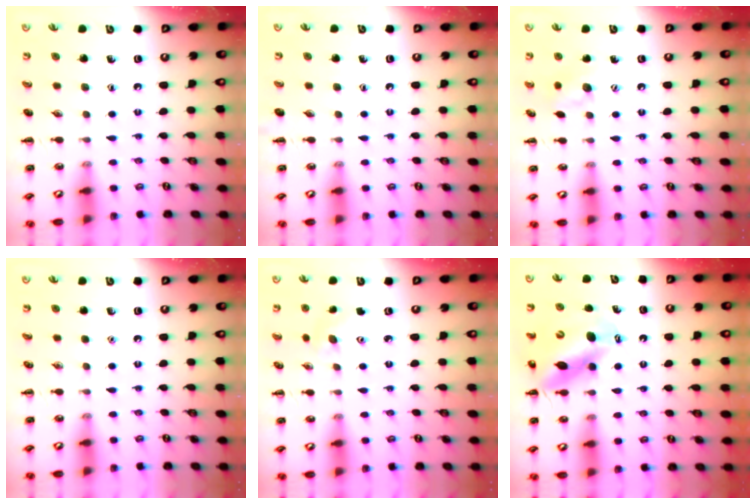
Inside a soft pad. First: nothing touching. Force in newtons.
{"total": 0.0}
{"total": 8.3, "press": 8.2, "slide": 1.2}
{"total": 0.0}
{"total": 5.1, "press": 4.9, "slide": 1.3}
{"total": 11.6, "press": 11.2, "slide": 3.1}